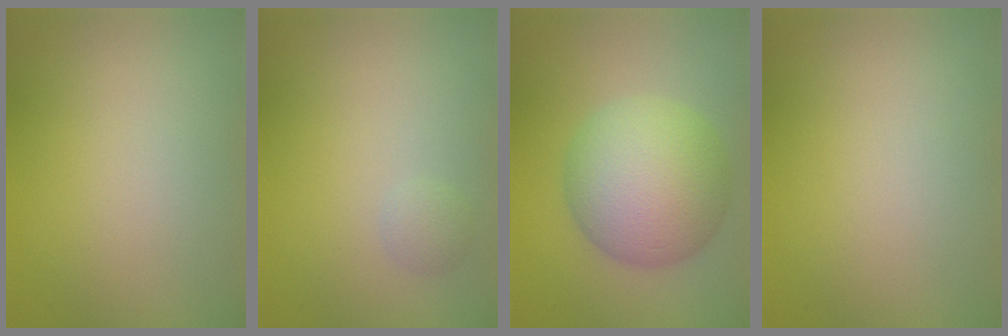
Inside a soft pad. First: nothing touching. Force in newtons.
{"total": 1.0, "press": 1.0, "slide": 0.1}
{"total": 8.6, "press": 8.6, "slide": 0.3}
{"total": 0.0}